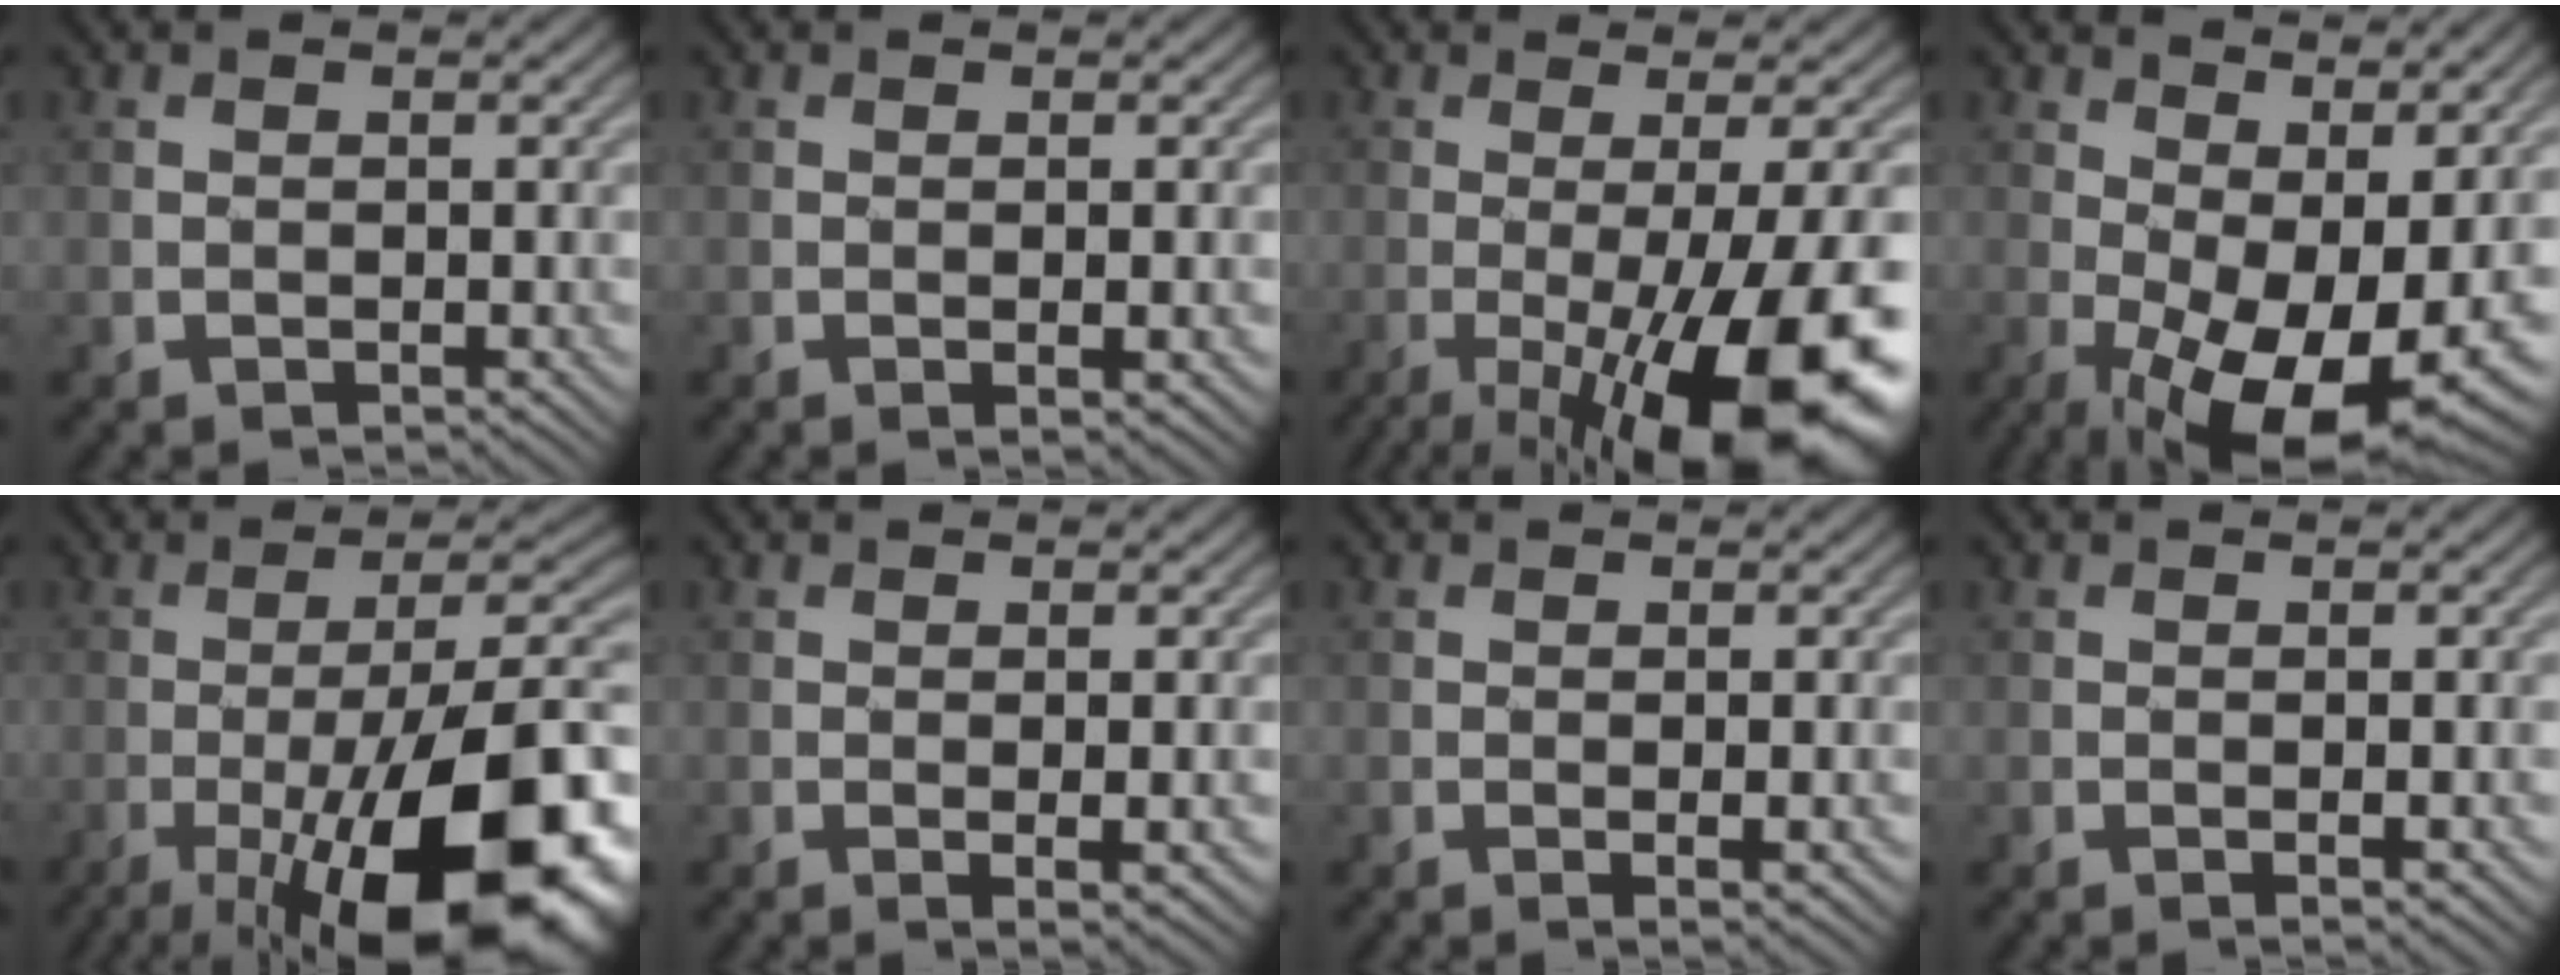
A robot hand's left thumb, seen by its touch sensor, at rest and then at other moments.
{"total": 1.2, "force": [-0.1, 0.1, 1.2], "torque": [-0.022, -0.004, -0.003]}
{"total": 17.4, "force": [-6.1, 4.5, 15.6], "torque": [-0.205, -0.016, -0.086]}
{"total": 13.9, "force": [-0.2, 6.2, 12.4], "torque": [-0.199, -0.010, 0.019]}
{"total": 20.4, "force": [-9.1, 6.4, 17.1], "torque": [-0.227, 0.003, -0.142]}
{"total": 1.8, "force": [0.0, 0.2, 1.8], "torque": [-0.034, -0.004, 0.000]}
{"total": 1.5, "force": [-0.1, 0.2, 1.5], "torque": [-0.027, -0.004, -0.002]}
{"total": 0.9, "force": [-0.1, 0.1, 0.9], "torque": [-0.015, -0.002, -0.002]}